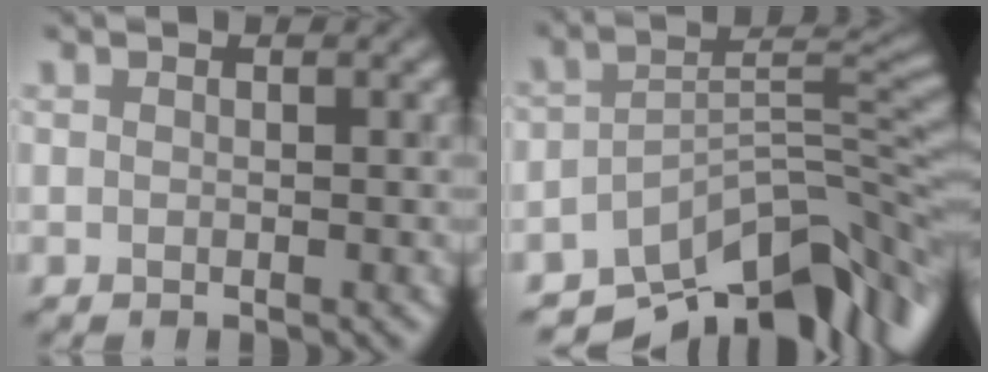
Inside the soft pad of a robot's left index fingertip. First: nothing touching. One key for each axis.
{"total": 10.8, "fx": -8.0, "fy": 4.1, "fz": 5.9, "tx": -0.074, "ty": -0.004, "tz": -0.132}